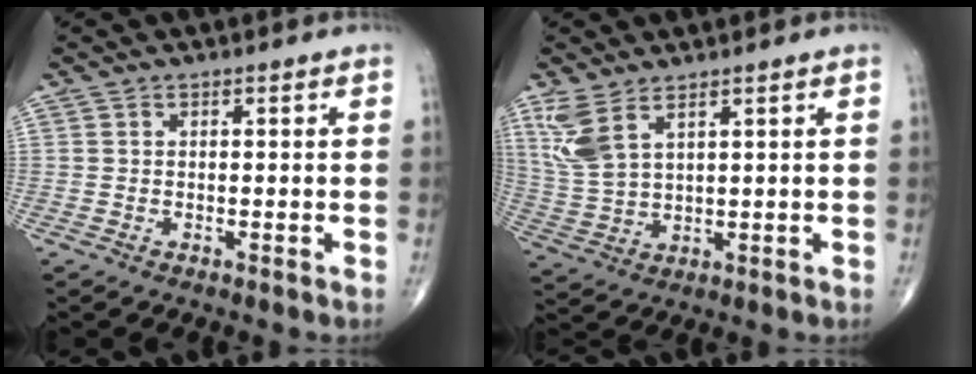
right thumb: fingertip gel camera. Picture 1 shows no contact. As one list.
[{"total": 7.4, "force": [4.3, 2.8, 5.3], "torque": [-0.124, -0.014, 0.103]}]